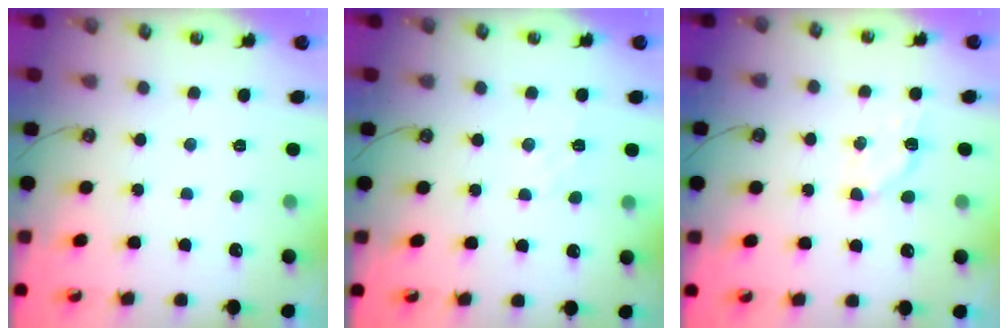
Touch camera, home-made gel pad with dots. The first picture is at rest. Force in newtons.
{"total": 4.6, "press": 4.6, "slide": 0.6}
{"total": 2.9, "press": 2.9, "slide": 0.7}